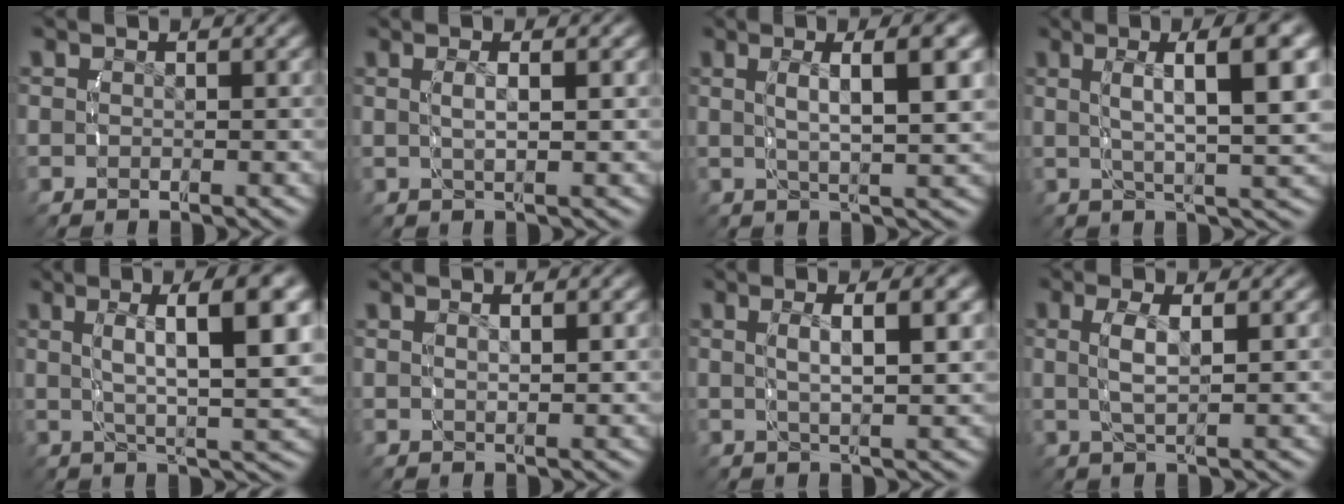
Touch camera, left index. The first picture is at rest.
{"total": 2.5, "force": [0.6, 0.2, 2.5], "torque": [-0.044, -0.002, 0.016]}
{"total": 5.4, "force": [1.3, 0.7, 5.2], "torque": [-0.074, 0.006, 0.028]}
{"total": 7.5, "force": [1.7, 1.2, 7.2], "torque": [-0.096, 0.014, 0.030]}
{"total": 8.3, "force": [1.7, 1.6, 8.0], "torque": [-0.104, 0.013, 0.030]}
{"total": 1.4, "force": [0.6, -0.3, 1.2], "torque": [-0.017, -0.002, 0.018]}
{"total": 3.9, "force": [1.0, 0.5, 3.8], "torque": [-0.060, 0.002, 0.024]}
{"total": 2.8, "force": [0.6, 0.2, 2.7], "torque": [-0.063, -0.005, 0.019]}